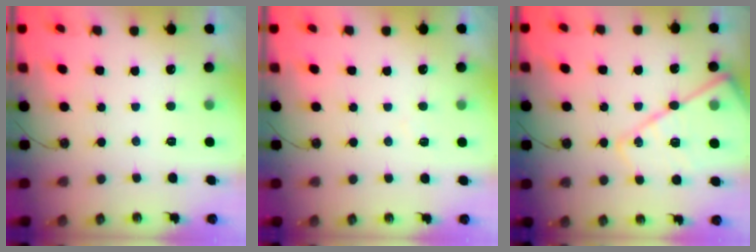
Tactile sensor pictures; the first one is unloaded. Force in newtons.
{"total": 3.8, "press": 3.8, "slide": 0.6}
{"total": 16.7, "press": 16.7, "slide": 1.3}